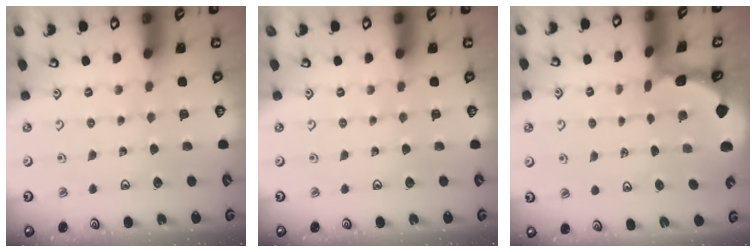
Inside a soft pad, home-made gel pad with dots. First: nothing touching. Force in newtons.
{"total": 0.0}
{"total": 1.5, "press": 1.5, "slide": 0.2}